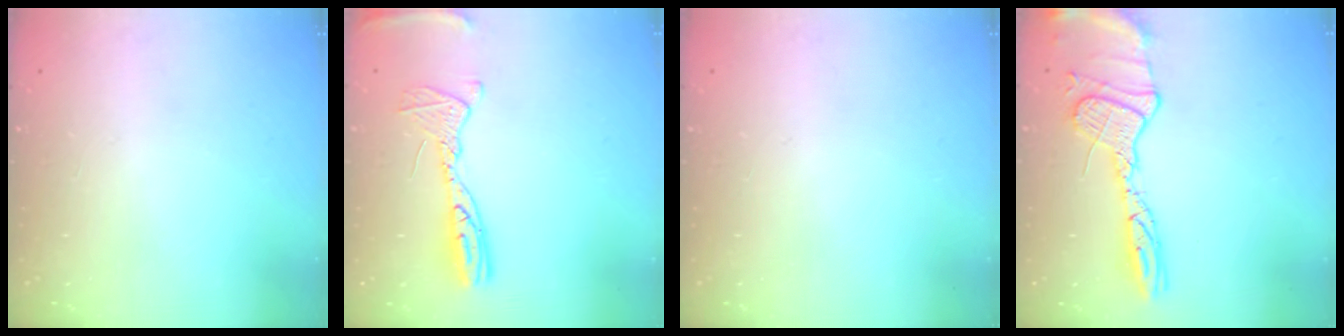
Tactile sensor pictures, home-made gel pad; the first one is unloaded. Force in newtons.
{"total": 12.0, "press": 11.9, "slide": 1.1}
{"total": 0.0}
{"total": 15.6, "press": 15.6, "slide": 1.3}